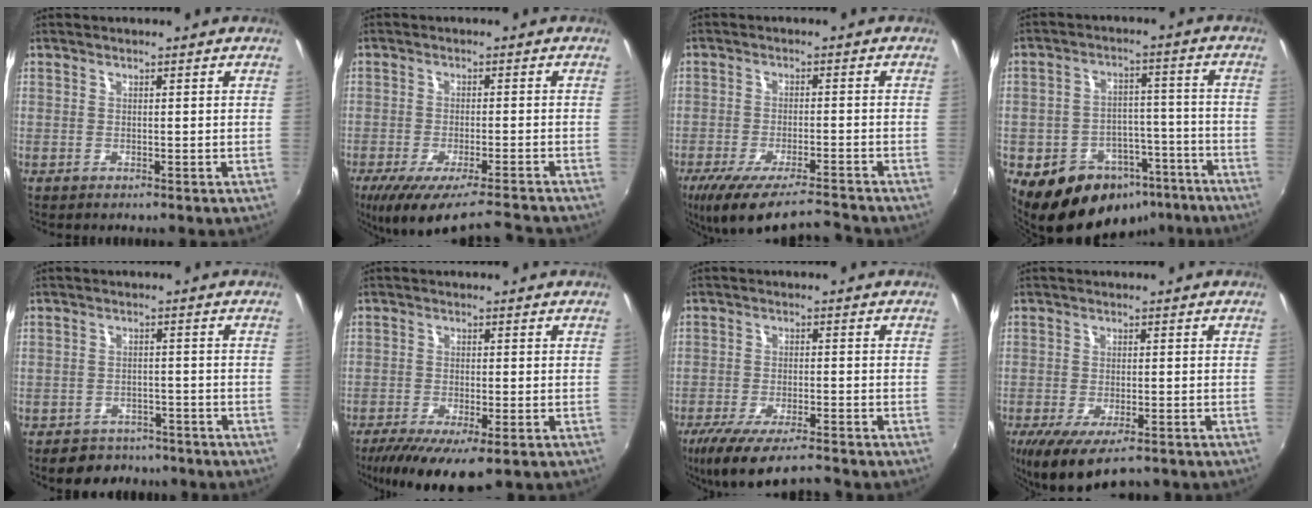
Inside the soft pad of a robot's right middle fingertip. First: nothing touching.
{"total": 13.5, "force": [-11.5, 1.0, 6.9], "torque": [-0.131, -0.033, -0.186]}
{"total": 12.8, "force": [-11.1, 1.3, 6.3], "torque": [-0.134, -0.028, -0.191]}
{"total": 16.3, "force": [-10.6, 10.5, 6.6], "torque": [-0.135, 0.029, -0.128]}
{"total": 7.9, "force": [-6.5, 4.2, 1.8], "torque": [-0.045, 0.007, -0.087]}
{"total": 10.0, "force": [-6.3, 2.6, 7.3], "torque": [-0.154, -0.041, -0.104]}
{"total": 11.4, "force": [-9.3, 1.8, 6.3], "torque": [-0.138, -0.037, -0.161]}
{"total": 10.2, "force": [-7.0, 3.4, 6.6], "torque": [-0.138, -0.040, -0.115]}